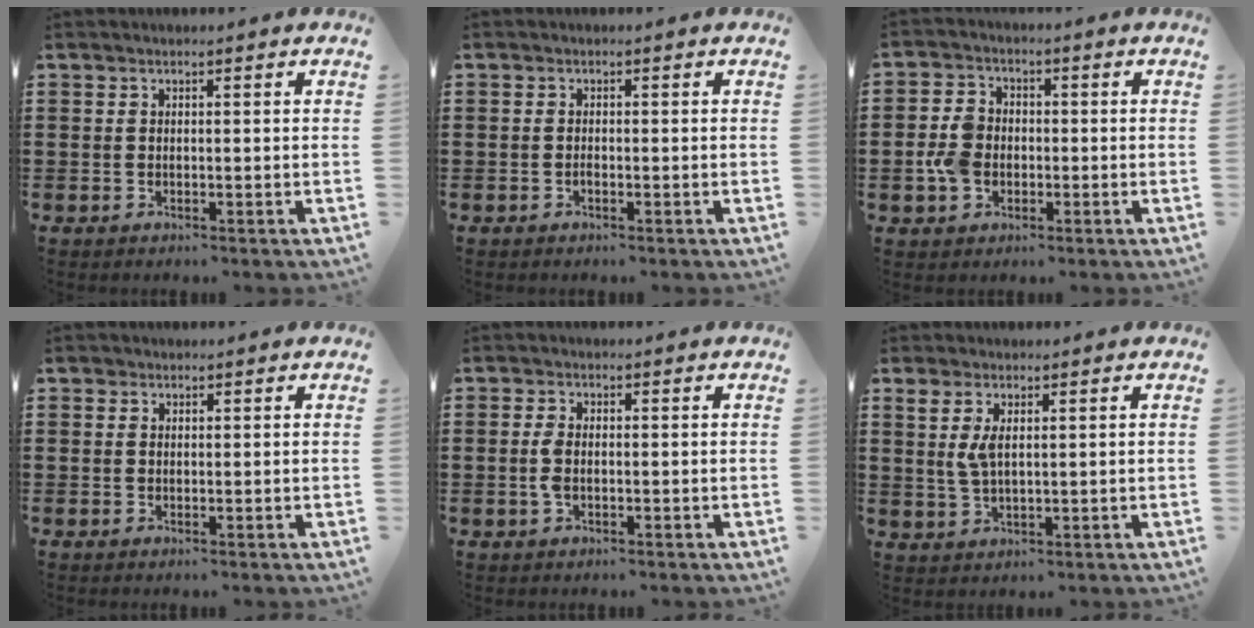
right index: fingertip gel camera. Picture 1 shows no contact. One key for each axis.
{"total": 0.7, "fx": -0.4, "fy": 0.2, "fz": 0.6, "tx": -0.013, "ty": -0.004, "tz": -0.007}
{"total": 5.3, "fx": -1.2, "fy": 4.1, "fz": 3.2, "tx": -0.085, "ty": 0.004, "tz": -0.027}
{"total": 0.6, "fx": 0.2, "fy": 0.5, "fz": 0.0, "tx": 0.000, "ty": 0.005, "tz": 0.004}
{"total": 2.6, "fx": -0.4, "fy": 1.1, "fz": 2.3, "tx": -0.058, "ty": -0.006, "tz": -0.011}
{"total": 3.6, "fx": 1.2, "fy": 1.4, "fz": 3.1, "tx": -0.074, "ty": 0.004, "tz": 0.018}